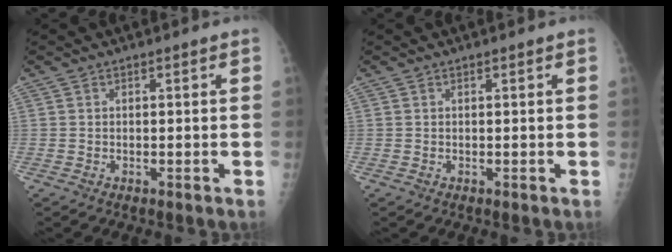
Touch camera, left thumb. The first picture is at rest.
{"total": 0.0}